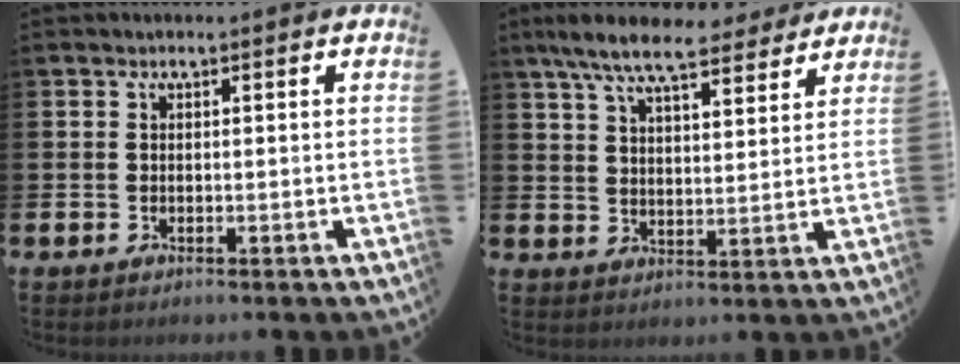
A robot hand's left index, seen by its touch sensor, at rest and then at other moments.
{"total": 9.0, "force": [8.0, 2.2, 3.6], "torque": [-0.087, -0.031, 0.144]}